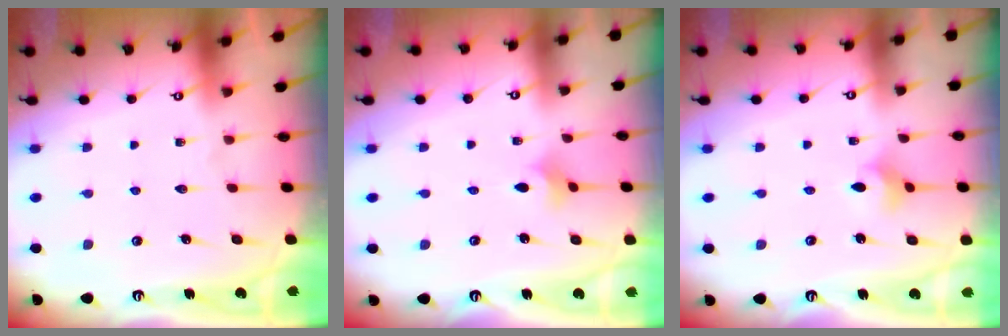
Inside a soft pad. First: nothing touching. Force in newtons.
{"total": 2.4, "press": 2.3, "slide": 0.4}
{"total": 3.1, "press": 3.1, "slide": 0.2}